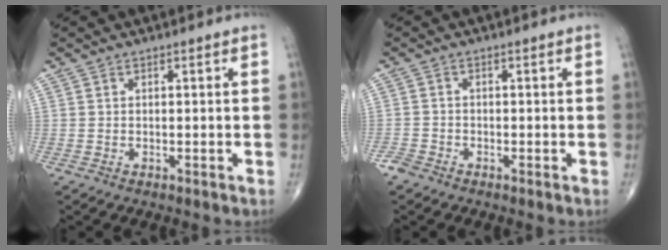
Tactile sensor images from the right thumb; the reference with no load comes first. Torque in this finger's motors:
{"motor_torque": [1.38, 1.28, 0.00, -0.19, 0.02]}